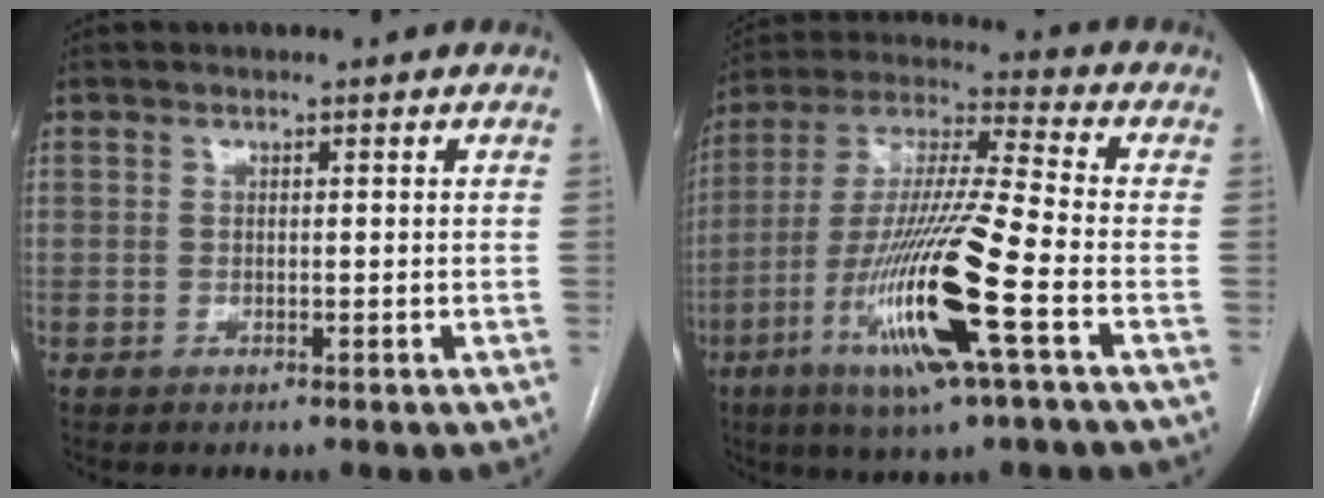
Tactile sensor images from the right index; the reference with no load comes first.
{"total": 18.7, "force": [-7.0, 0.5, 17.3], "torque": [-0.361, -0.024, -0.132]}